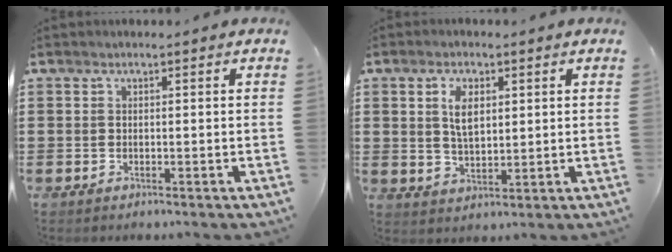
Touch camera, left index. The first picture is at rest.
{"total": 5.1, "force": [1.7, 2.5, 4.1], "torque": [-0.081, 0.006, 0.026]}